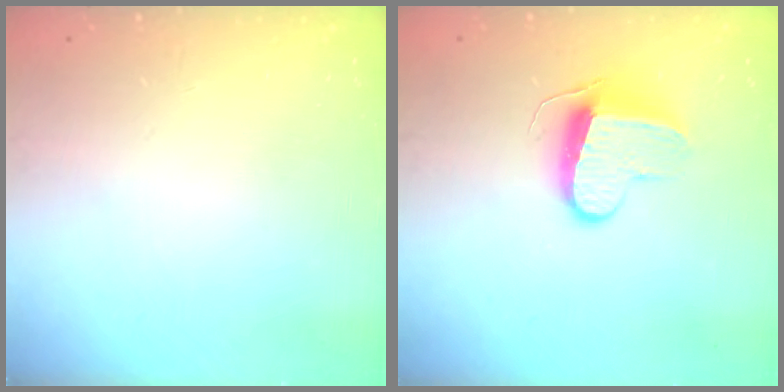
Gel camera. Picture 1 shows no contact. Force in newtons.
{"total": 9.6, "press": 9.6, "slide": 0.2}